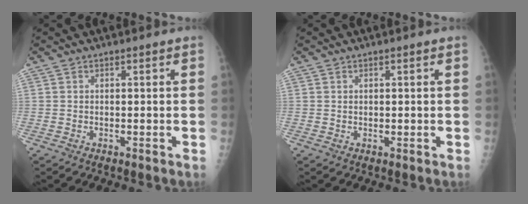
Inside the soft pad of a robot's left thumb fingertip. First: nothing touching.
{"total": 0.8, "force": [0.4, 0.5, 0.5], "torque": [-0.005, -0.002, 0.008]}